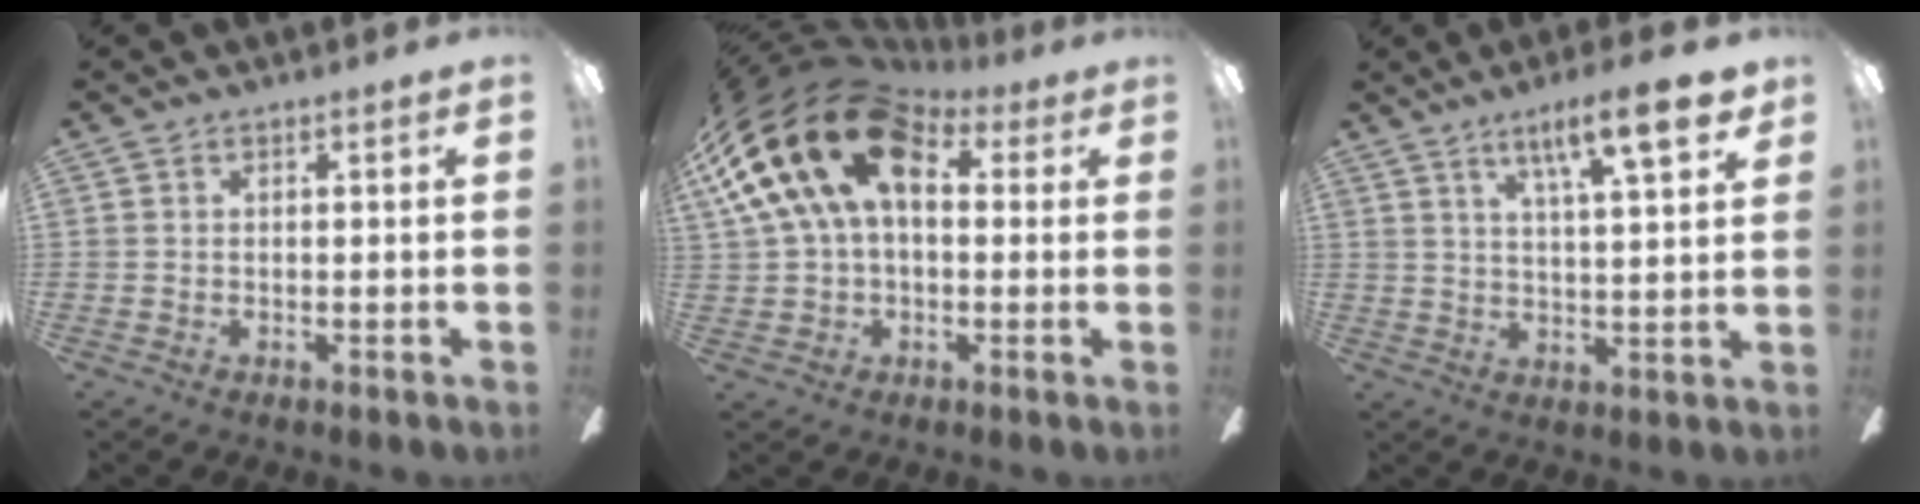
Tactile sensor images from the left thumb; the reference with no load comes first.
{"total": 22.4, "force": [8.1, 13.9, 15.6], "torque": [-0.320, -0.026, 0.139]}
{"total": 12.5, "force": [8.0, 2.4, 9.3], "torque": [-0.138, -0.038, 0.123]}